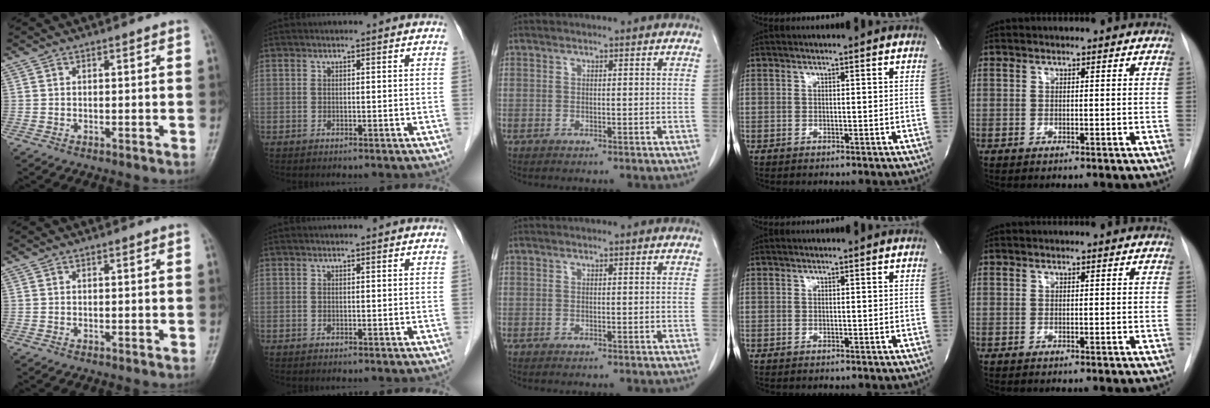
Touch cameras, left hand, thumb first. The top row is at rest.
{}